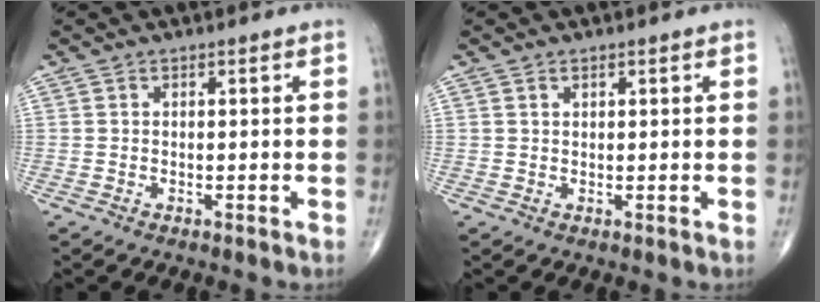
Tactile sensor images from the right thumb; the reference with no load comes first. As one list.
[{"total": 0.7, "force": [0.5, 0.4, 0.4], "torque": [-0.003, -0.003, 0.007]}]